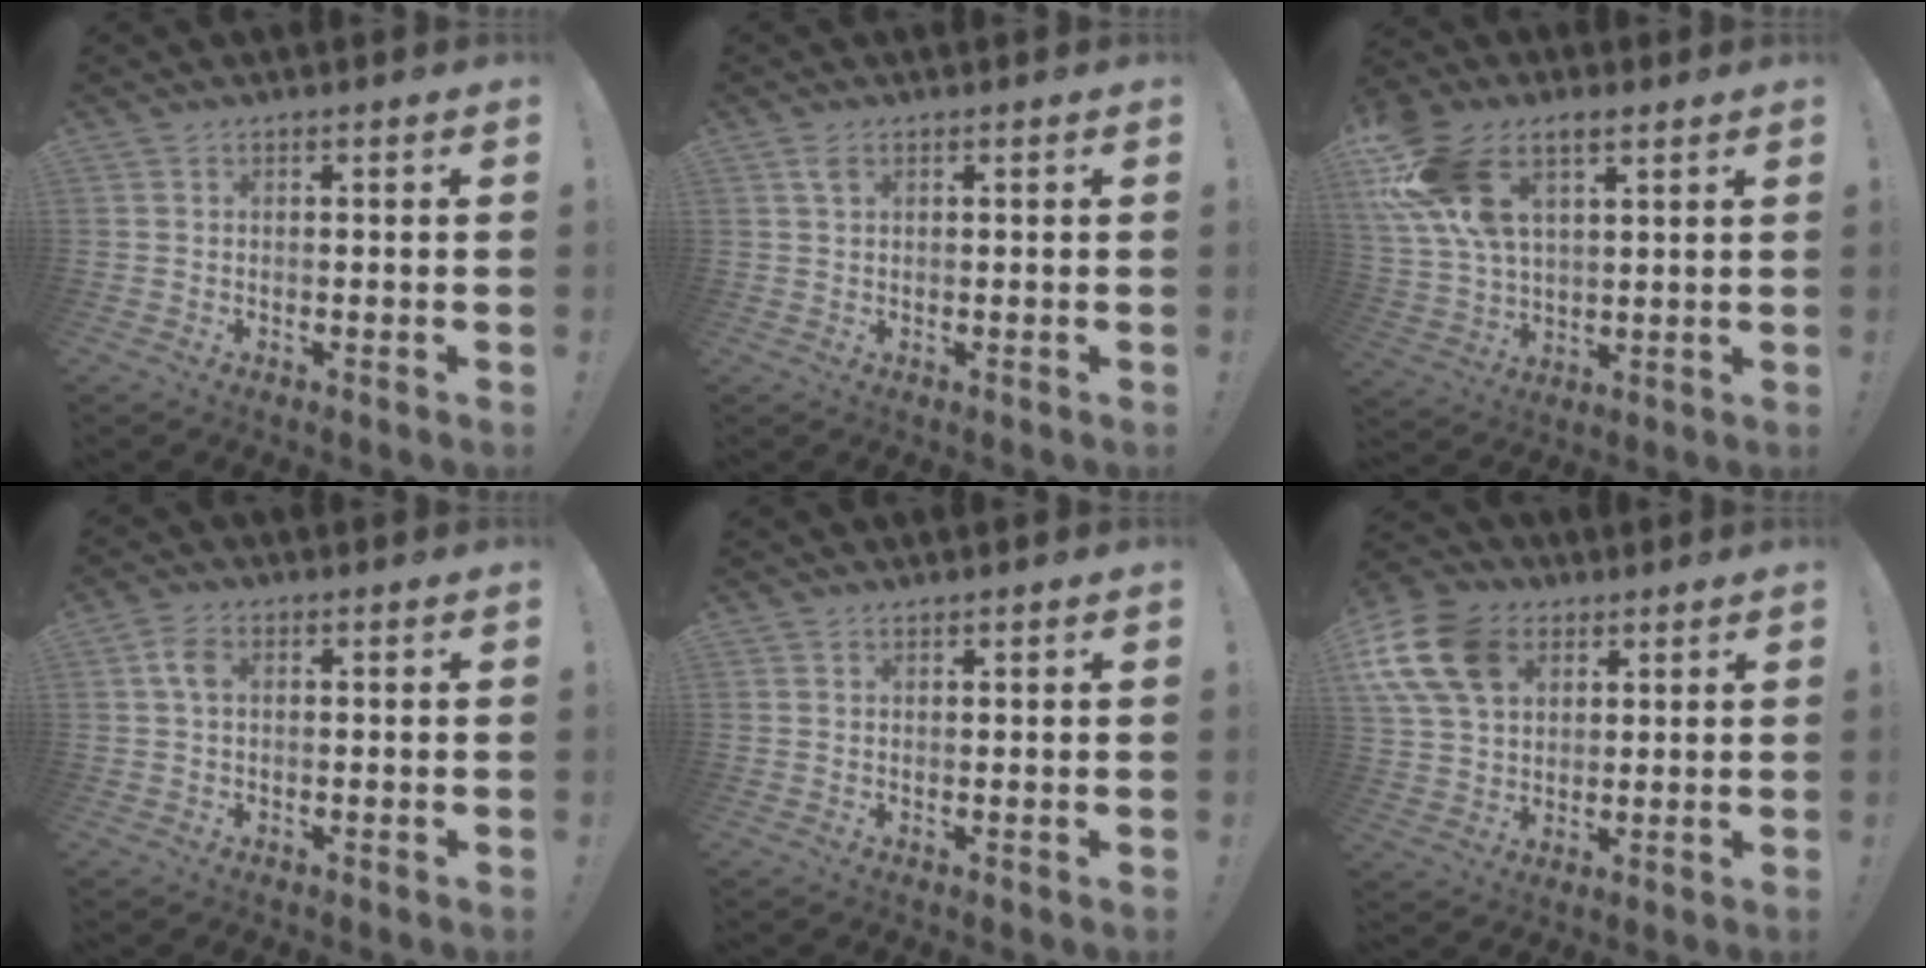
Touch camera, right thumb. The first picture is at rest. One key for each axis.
{"total": 2.3, "fx": 1.1, "fy": 1.1, "fz": 1.6, "tx": -0.032, "ty": 0.002, "tz": 0.019}
{"total": 16.6, "fx": 8.5, "fy": 9.4, "fz": 10.6, "tx": -0.218, "ty": -0.033, "tz": 0.161}
{"total": 4.3, "fx": 0.8, "fy": 2.7, "fz": 3.3, "tx": -0.070, "ty": 0.006, "tz": 0.013}
{"total": 0.8, "fx": 0.7, "fy": 0.2, "fz": 0.1, "tx": -0.003, "ty": -0.001, "tz": 0.014}
{"total": 16.7, "fx": 6.7, "fy": 12.0, "fz": 9.6, "tx": -0.187, "ty": -0.020, "tz": 0.132}